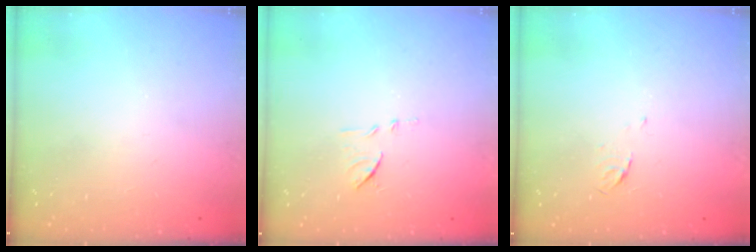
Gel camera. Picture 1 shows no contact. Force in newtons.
{"total": 8.2, "press": 8.2, "slide": 0.2}
{"total": 3.5, "press": 3.4, "slide": 0.8}